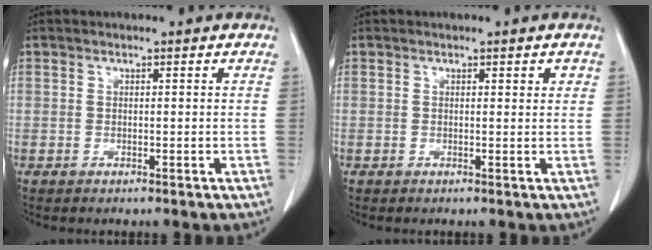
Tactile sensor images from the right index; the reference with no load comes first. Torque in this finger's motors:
{"motor_torque": [0.04, 0.00, 0.01, 0.00]}